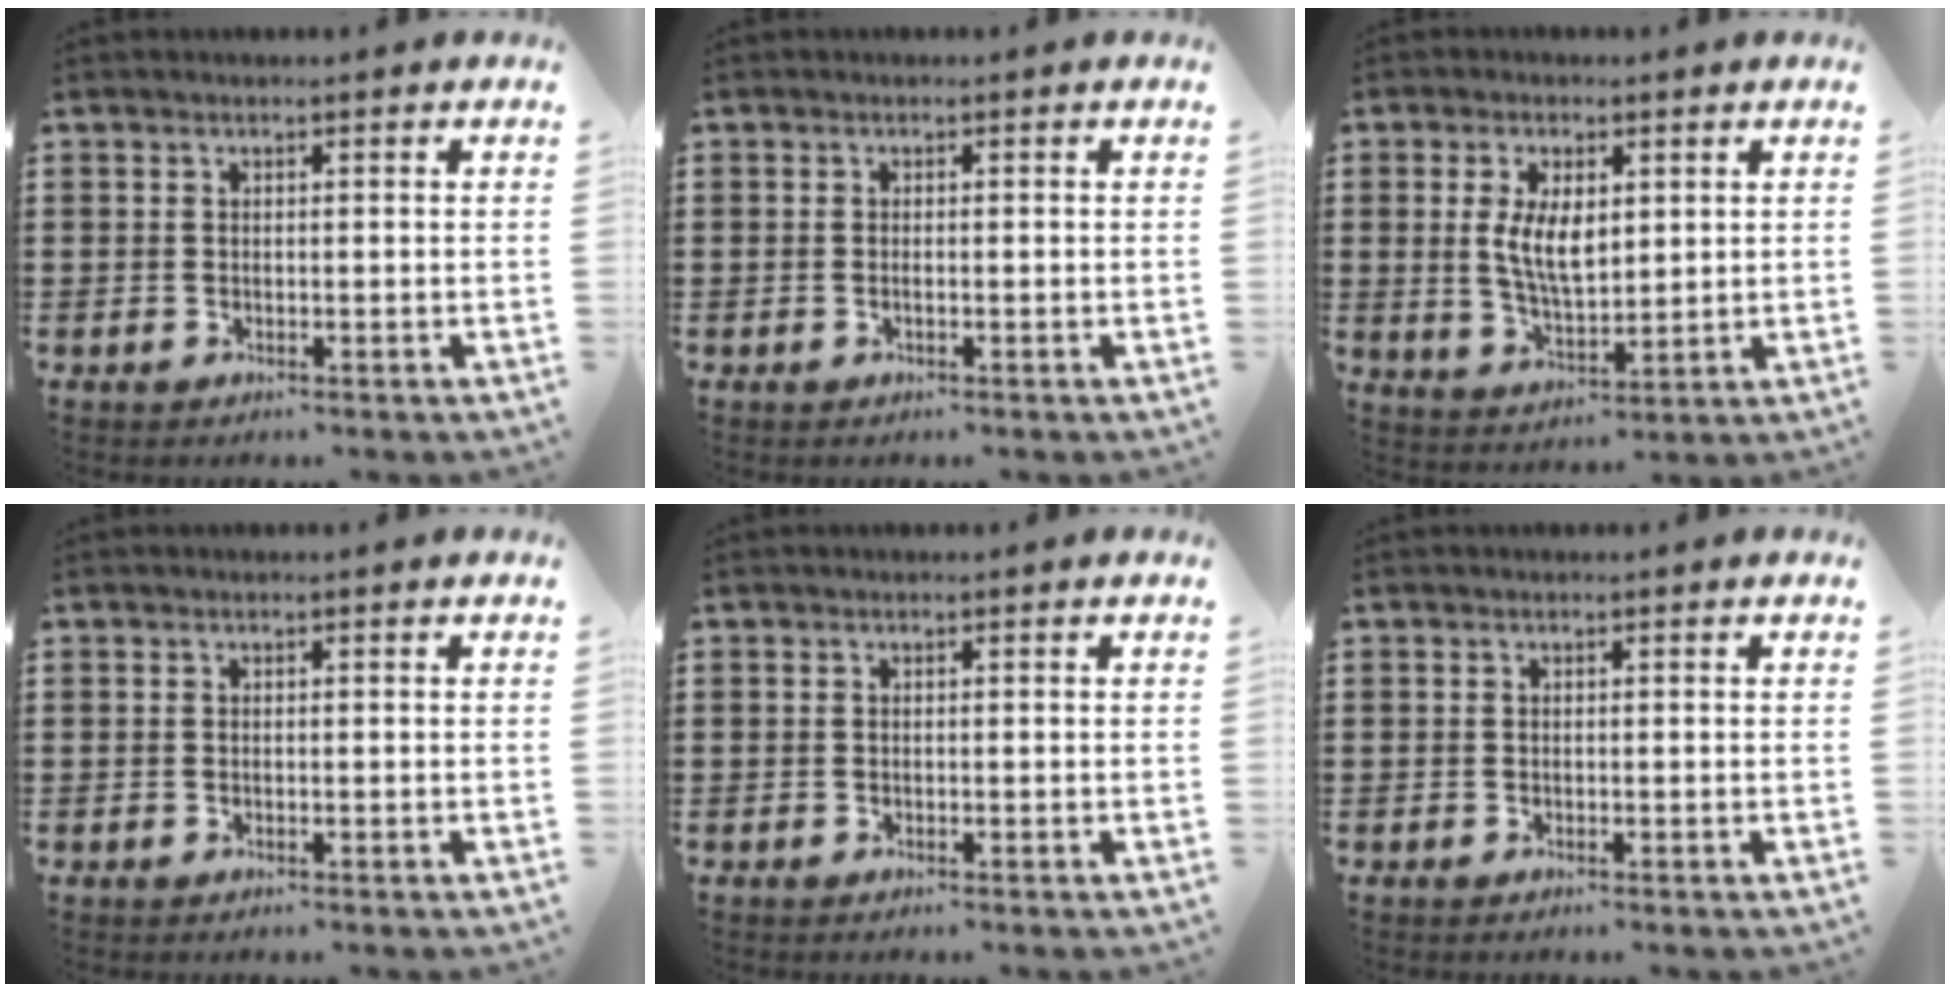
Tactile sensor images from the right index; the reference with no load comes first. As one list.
[{"total": 0.5, "force": [-0.3, 0.0, 0.4], "torque": [-0.008, -0.002, -0.004]}, {"total": 6.9, "force": [1.2, 3.5, 5.8], "torque": [-0.117, 0.003, 0.017]}, {"total": 0.0}, {"total": 0.0}, {"total": 0.0}]